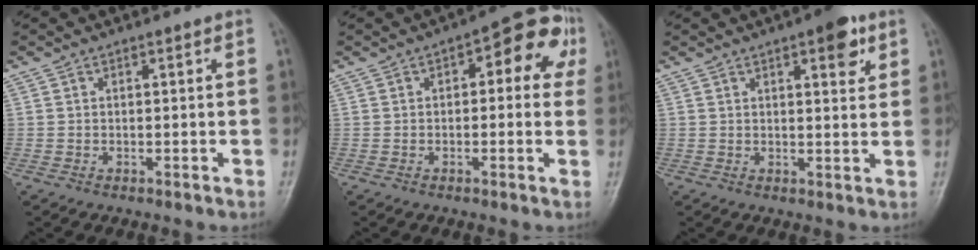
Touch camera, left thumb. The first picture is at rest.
{"total": 10.5, "force": [2.9, 5.2, 8.6], "torque": [-0.063, 0.026, 0.023]}
{"total": 6.1, "force": [3.2, 2.2, 4.7], "torque": [-0.046, -0.012, 0.036]}